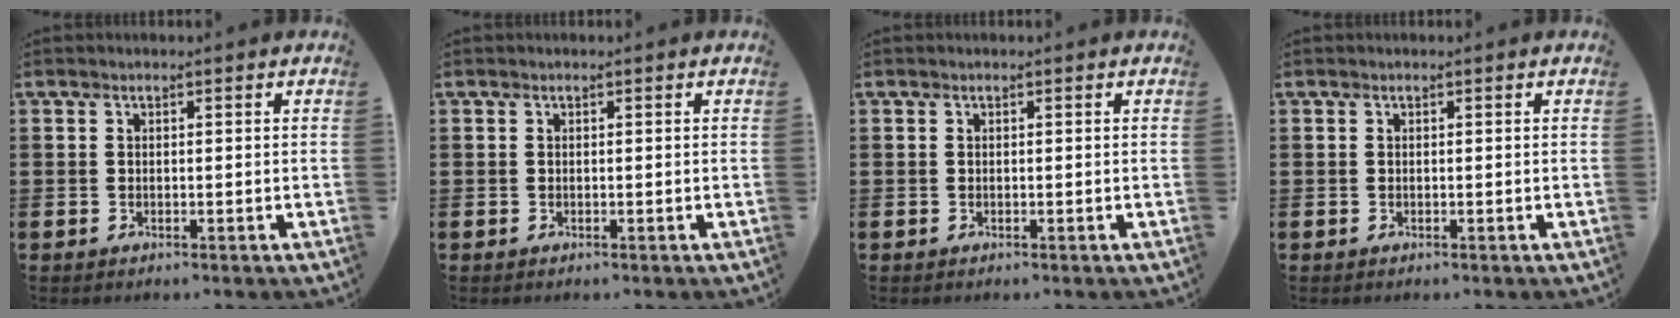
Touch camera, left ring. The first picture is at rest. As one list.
[{"total": 0.0}, {"total": 0.0}, {"total": 0.0}]